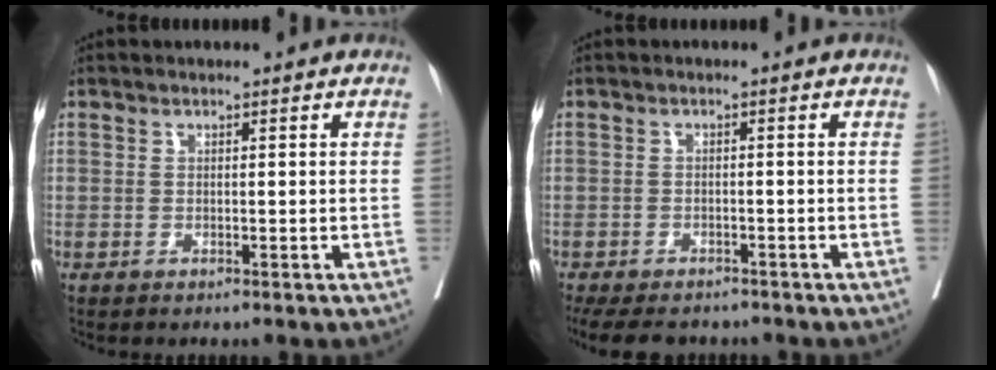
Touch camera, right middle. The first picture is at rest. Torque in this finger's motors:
{"motor_torque": [0.67, -0.67, 0.25, 0.02]}